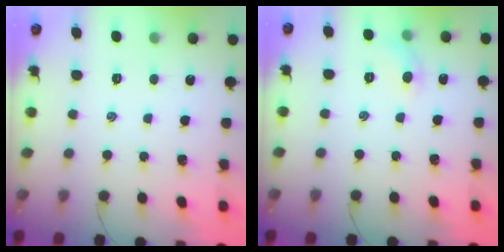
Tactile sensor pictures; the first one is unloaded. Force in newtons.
{"total": 5.9, "press": 5.7, "slide": 1.6}